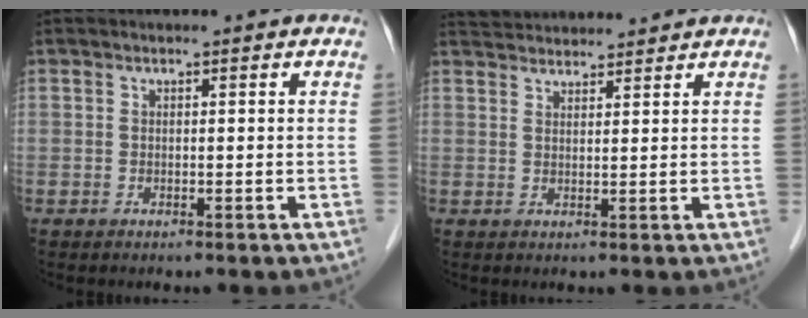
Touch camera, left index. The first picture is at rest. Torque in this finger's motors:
{"motor_torque": [-0.68, -0.76, 0.03, -0.01]}